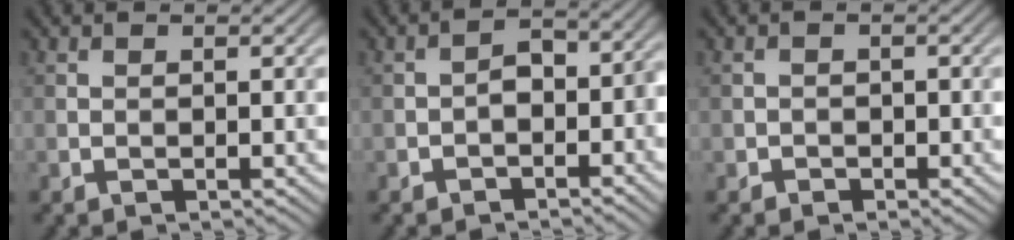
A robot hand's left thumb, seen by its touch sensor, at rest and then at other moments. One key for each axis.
{"total": 4.0, "fx": -1.7, "fy": 2.4, "fz": 2.6, "tx": -0.035, "ty": 0.006, "tz": -0.038}
{"total": 1.3, "fx": -0.6, "fy": 1.1, "fz": 0.1, "tx": 0.009, "ty": -0.002, "tz": -0.012}